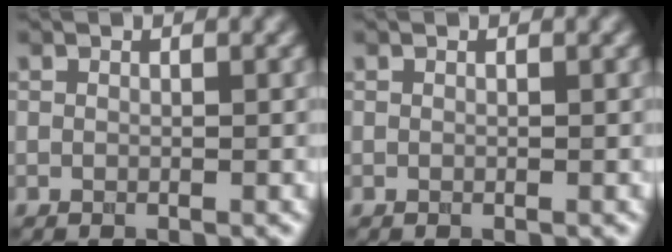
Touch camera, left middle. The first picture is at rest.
{"total": 0.0}